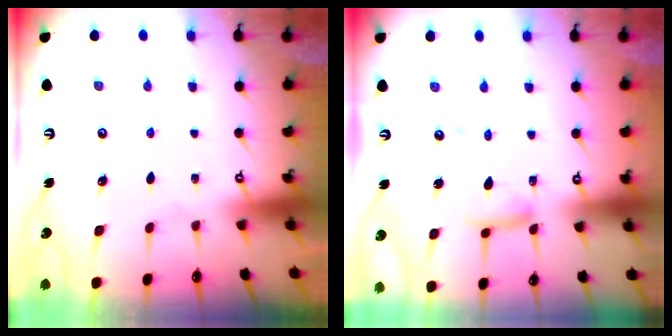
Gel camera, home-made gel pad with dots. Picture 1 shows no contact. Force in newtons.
{"total": 10.9, "press": 10.8, "slide": 1.0}